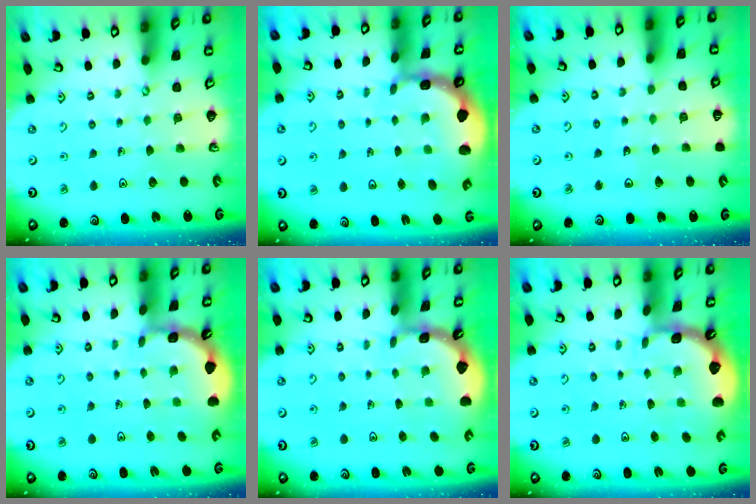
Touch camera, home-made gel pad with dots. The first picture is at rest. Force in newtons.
{"total": 2.5, "press": 2.4, "slide": 0.9}
{"total": 2.2, "press": 2.2, "slide": 0.2}
{"total": 2.0, "press": 2.0, "slide": 0.4}
{"total": 1.7, "press": 1.7, "slide": 0.1}
{"total": 1.5, "press": 1.5, "slide": 0.2}